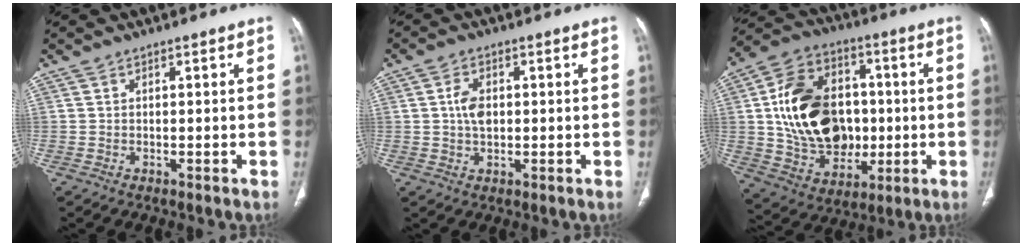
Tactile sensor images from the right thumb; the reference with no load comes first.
{"total": 4.2, "force": [0.4, 2.6, 3.2], "torque": [-0.059, 0.003, 0.007]}
{"total": 22.2, "force": [0.7, 16.2, 15.2], "torque": [-0.232, 0.013, 0.028]}